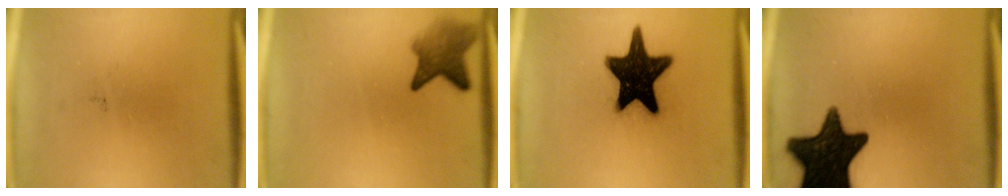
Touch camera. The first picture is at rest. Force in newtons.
{"total": 5.0}
{"total": 18.7}
{"total": 16.5}